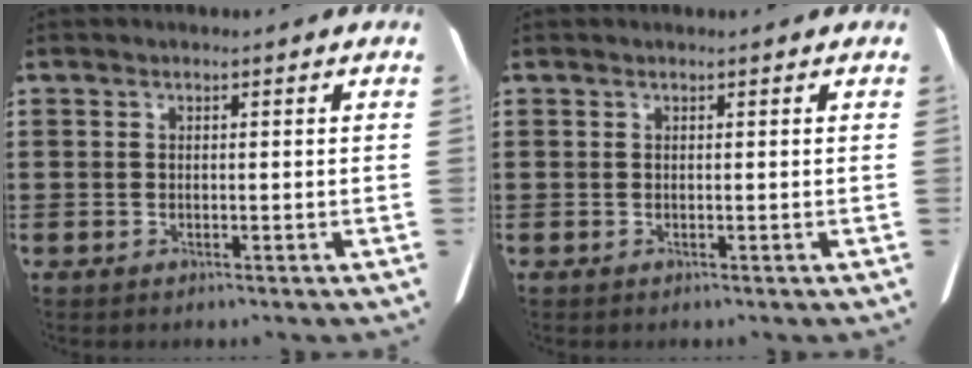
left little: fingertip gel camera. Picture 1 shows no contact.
{"total": 0.0}